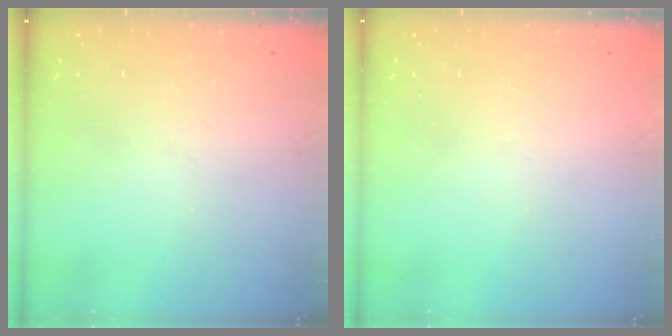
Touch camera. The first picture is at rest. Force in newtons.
{"total": 1.5, "press": 1.5, "slide": 0.1}